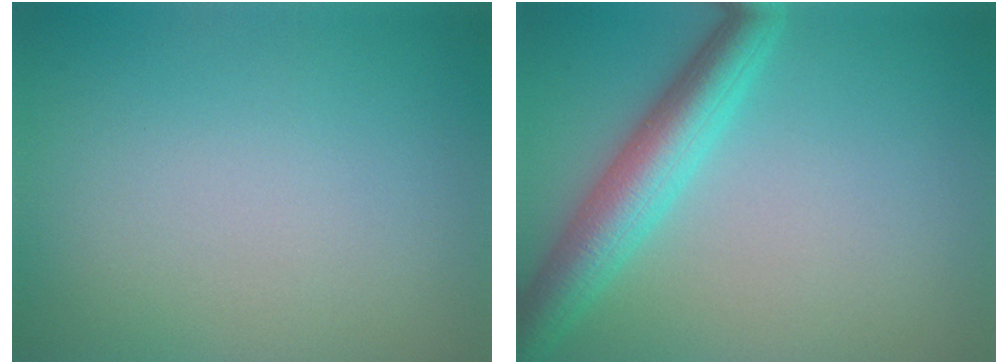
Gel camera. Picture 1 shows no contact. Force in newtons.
{"total": 5.3, "press": 5.3, "slide": 0.2}